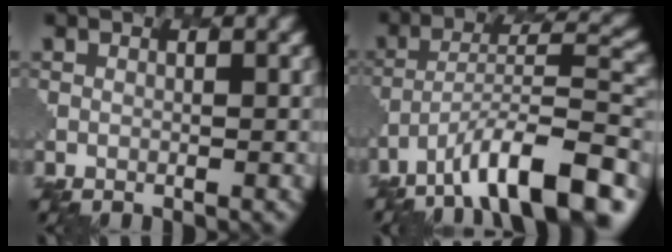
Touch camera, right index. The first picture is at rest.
{"total": 11.5, "force": [-8.0, 3.1, 7.7], "torque": [-0.115, 0.016, -0.134]}